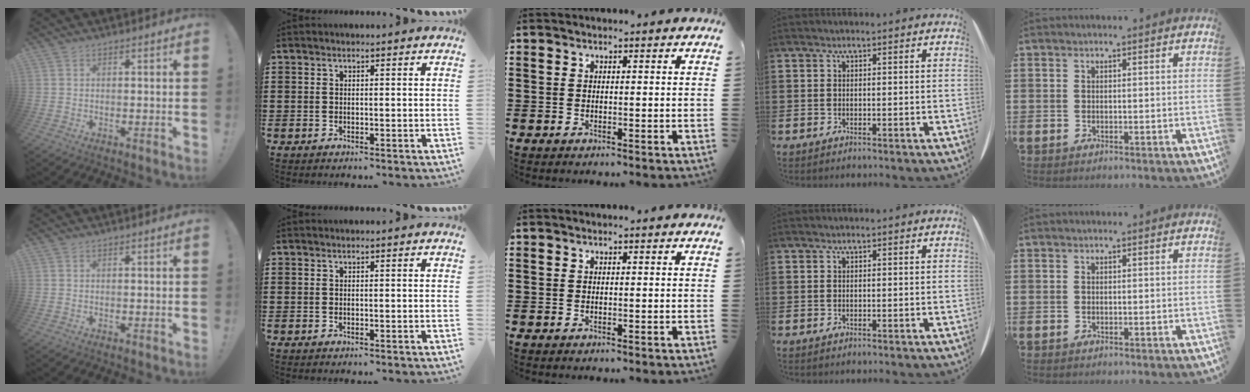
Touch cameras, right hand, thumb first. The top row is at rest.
{}